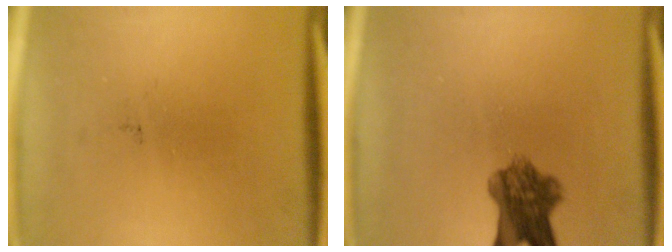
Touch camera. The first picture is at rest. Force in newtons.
{"total": 7.2}